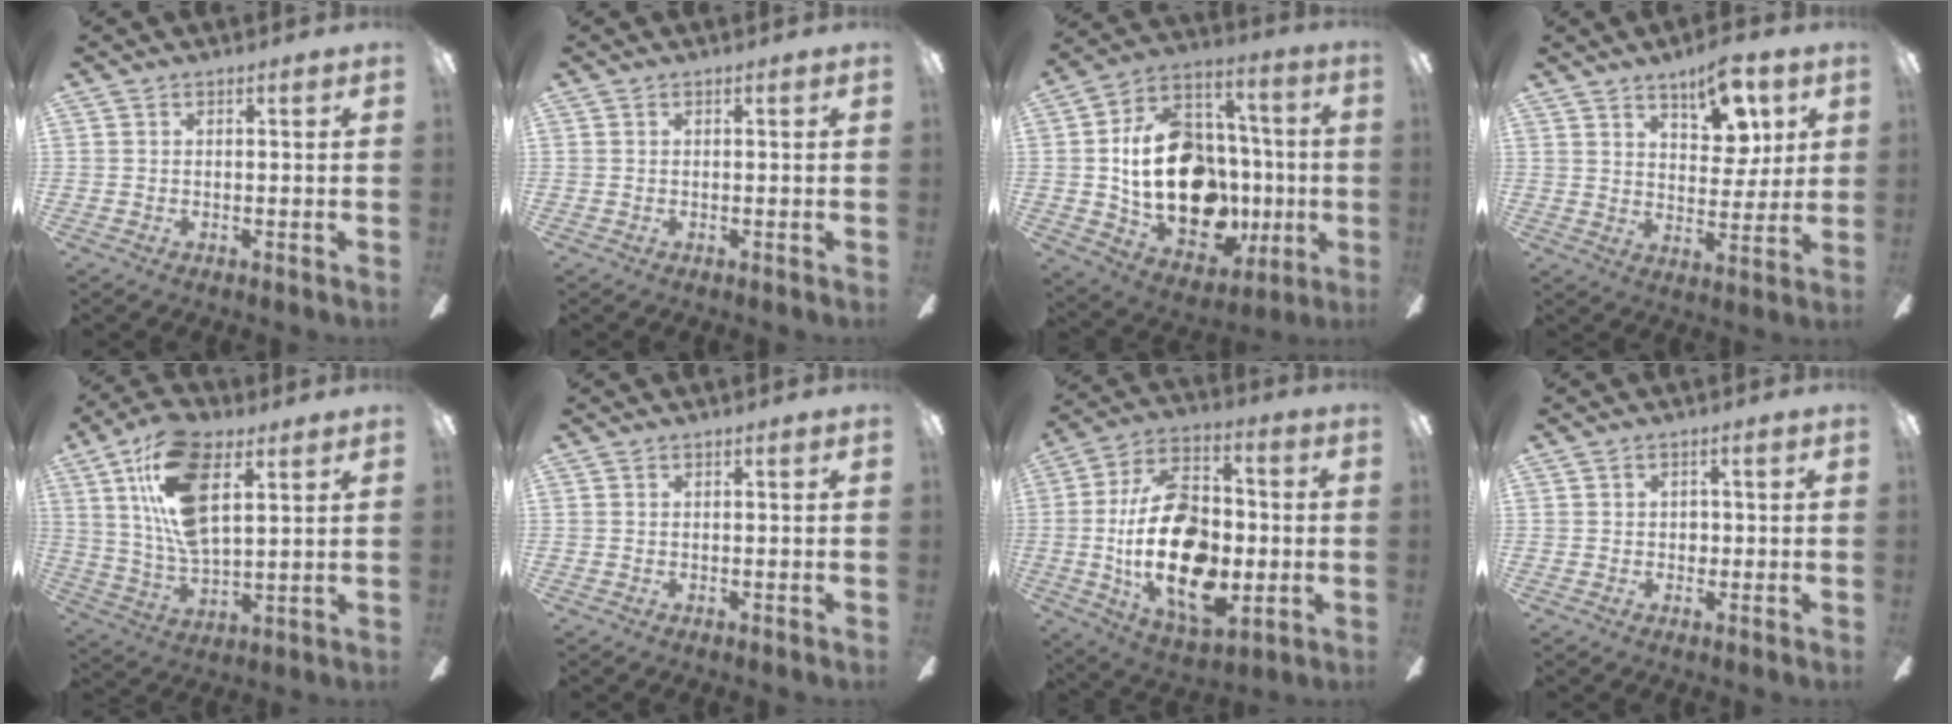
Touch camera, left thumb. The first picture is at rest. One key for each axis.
{"total": 0.0}
{"total": 23.4, "fx": -0.7, "fy": 17.0, "fz": 16.1, "tx": -0.297, "ty": 0.008, "tz": 0.005}
{"total": 11.5, "fx": 7.1, "fy": 5.3, "fz": 7.3, "tx": -0.093, "ty": -0.029, "tz": 0.120}
{"total": 17.9, "fx": 8.1, "fy": 8.4, "fz": 13.5, "tx": -0.276, "ty": -0.018, "tz": 0.141}
{"total": 0.0}
{"total": 24.9, "fx": -2.8, "fy": 15.1, "fz": 19.6, "tx": -0.376, "ty": 0.007, "tz": -0.042}
{"total": 1.7, "fx": 0.1, "fy": 1.5, "fz": 0.8, "tx": -0.017, "ty": 0.007, "tz": -0.001}